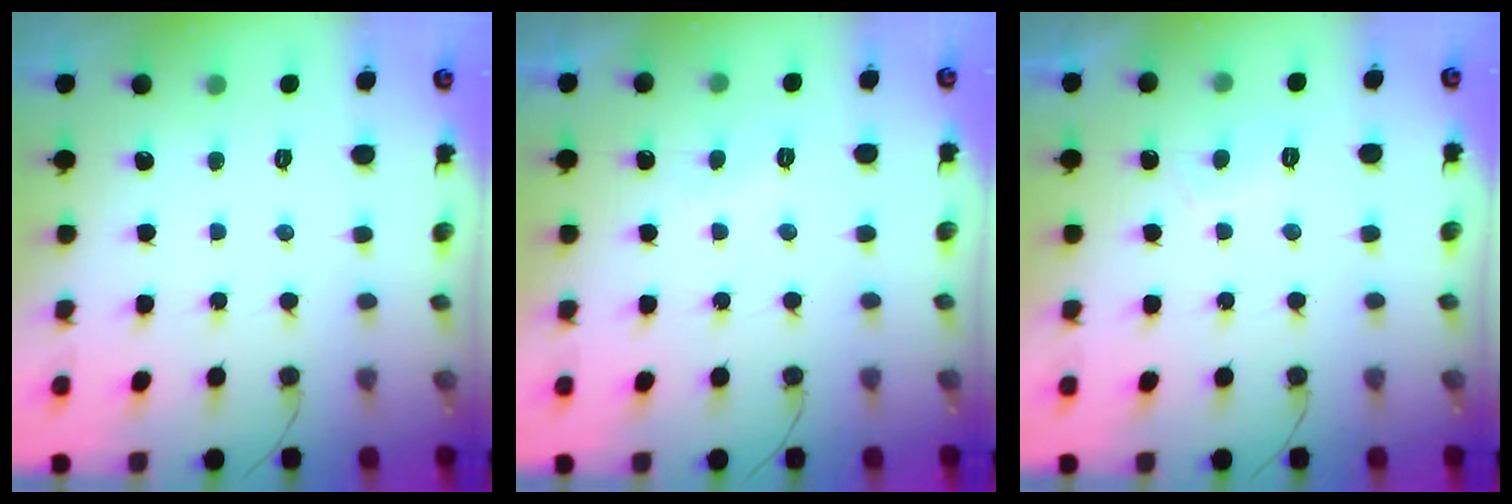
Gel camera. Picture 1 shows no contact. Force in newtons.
{"total": 1.2, "press": 1.0, "slide": 0.7}
{"total": 2.2, "press": 2.1, "slide": 0.8}